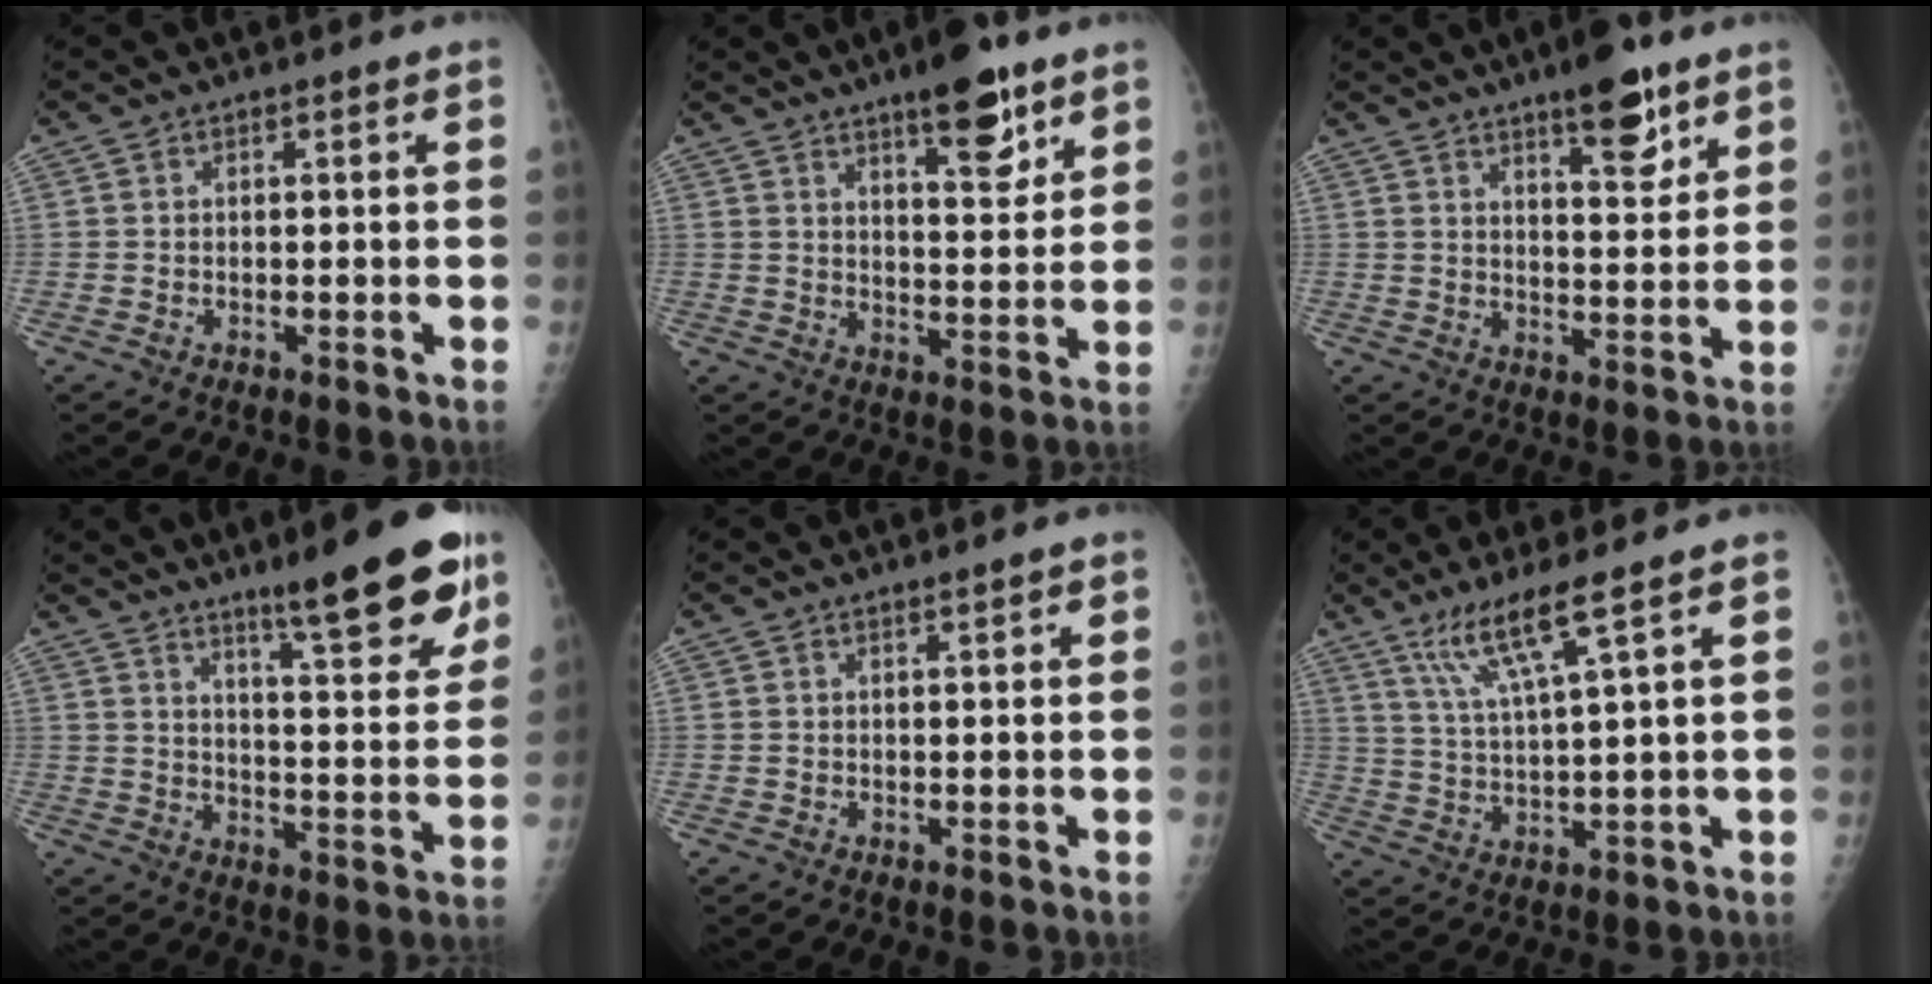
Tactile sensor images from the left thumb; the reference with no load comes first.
{"total": 10.7, "force": [6.9, 3.3, 7.5], "torque": [-0.087, -0.040, 0.102]}
{"total": 9.8, "force": [6.4, 3.1, 6.8], "torque": [-0.078, -0.037, 0.094]}
{"total": 16.6, "force": [10.9, 2.8, 12.2], "torque": [-0.135, -0.061, 0.161]}
{"total": 1.0, "force": [0.6, 0.1, 0.7], "torque": [-0.006, -0.001, 0.008]}
{"total": 8.5, "force": [5.3, -0.3, 6.6], "torque": [-0.136, -0.026, 0.114]}